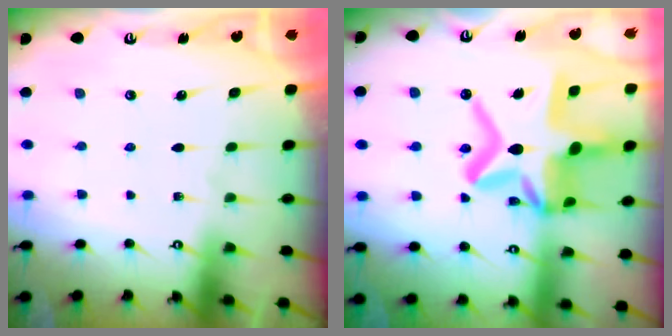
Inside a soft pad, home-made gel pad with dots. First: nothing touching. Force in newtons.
{"total": 20.2, "press": 20.1, "slide": 1.9}